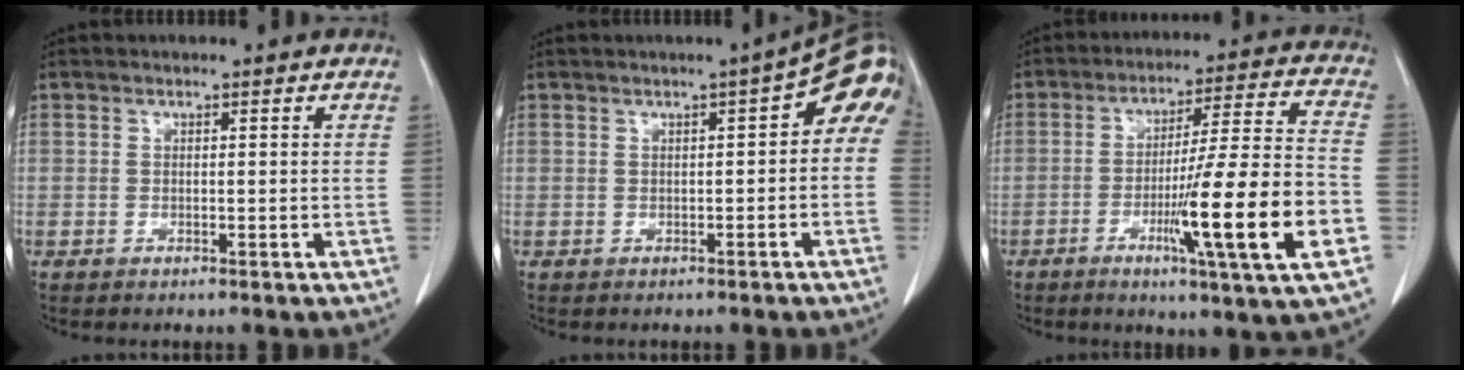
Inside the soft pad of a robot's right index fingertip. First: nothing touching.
{"total": 6.5, "force": [1.2, 1.8, 6.1], "torque": [-0.072, 0.027, 0.008]}
{"total": 17.6, "force": [-5.6, -0.6, 16.7], "torque": [-0.260, -0.012, -0.089]}